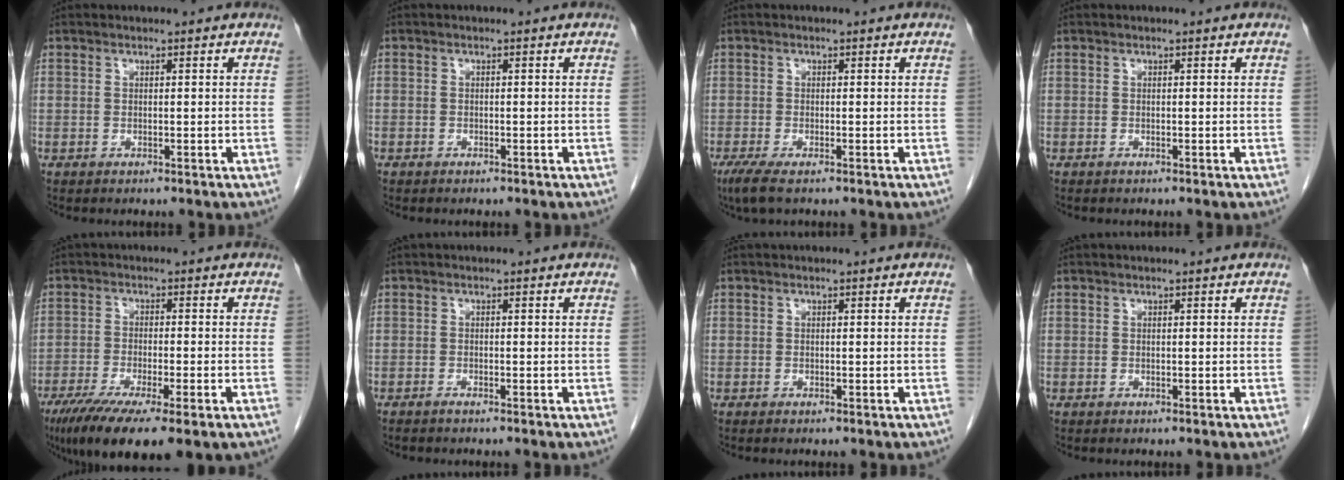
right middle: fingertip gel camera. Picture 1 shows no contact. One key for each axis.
{"total": 0.5, "fx": -0.4, "fy": 0.4, "fz": 0.0, "tx": -0.002, "ty": 0.003, "tz": -0.007}
{"total": 3.0, "fx": -1.9, "fy": 0.5, "fz": 2.2, "tx": -0.051, "ty": -0.011, "tz": -0.039}
{"total": 0.0}
{"total": 13.5, "fx": -8.5, "fy": 2.6, "fz": 10.2, "tx": -0.163, "ty": -0.031, "tz": -0.136}
{"total": 0.8, "fx": -0.7, "fy": -0.1, "fz": 0.4, "tx": -0.011, "ty": -0.001, "tz": -0.014}
{"total": 0.0}
{"total": 0.0}